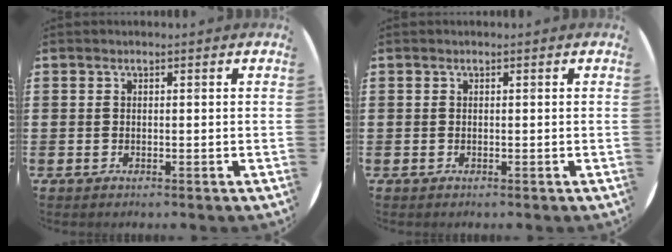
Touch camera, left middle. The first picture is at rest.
{"total": 0.0}